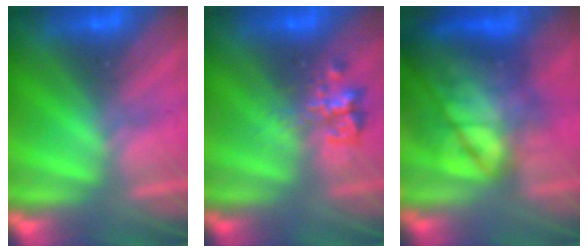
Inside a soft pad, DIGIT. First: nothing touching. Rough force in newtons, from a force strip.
{"total": 2.3}
{"total": 9.1}